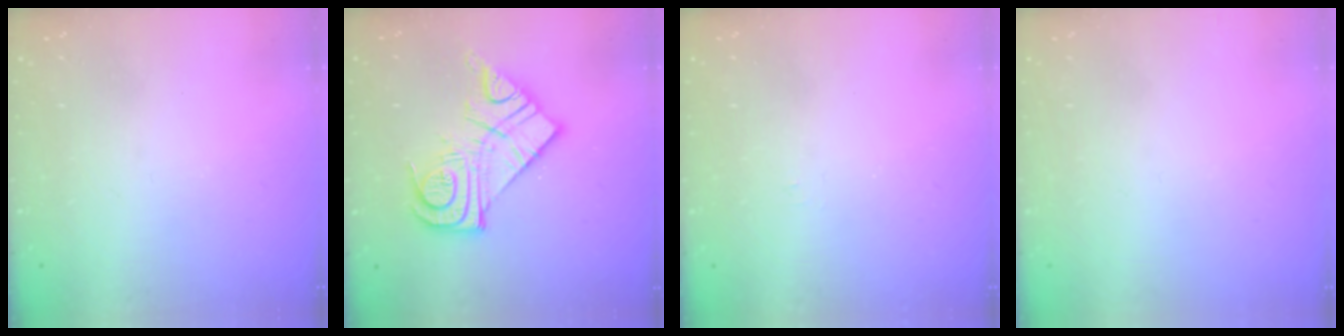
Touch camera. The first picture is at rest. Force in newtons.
{"total": 16.8, "press": 16.8, "slide": 1.1}
{"total": 3.2, "press": 3.2, "slide": 0.3}
{"total": 1.8, "press": 1.7, "slide": 0.1}